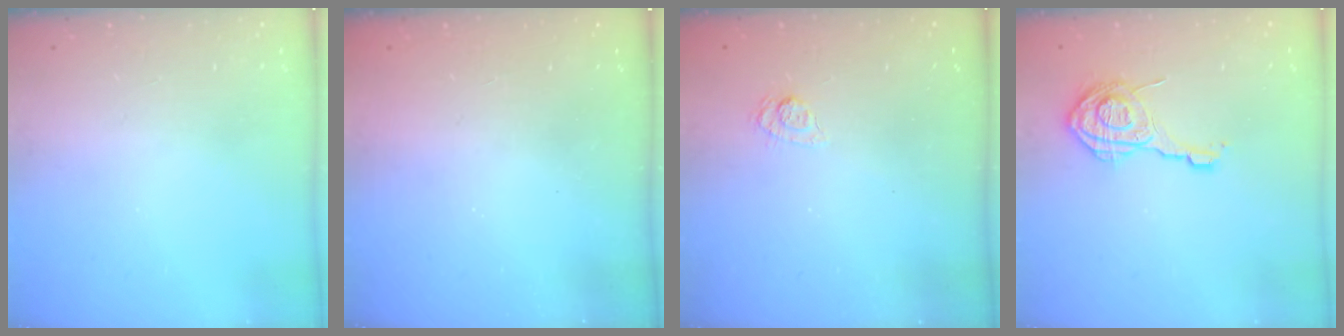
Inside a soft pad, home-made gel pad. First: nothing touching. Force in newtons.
{"total": 2.5, "press": 2.4, "slide": 0.8}
{"total": 4.5, "press": 4.2, "slide": 1.7}
{"total": 14.0, "press": 14.0, "slide": 0.6}